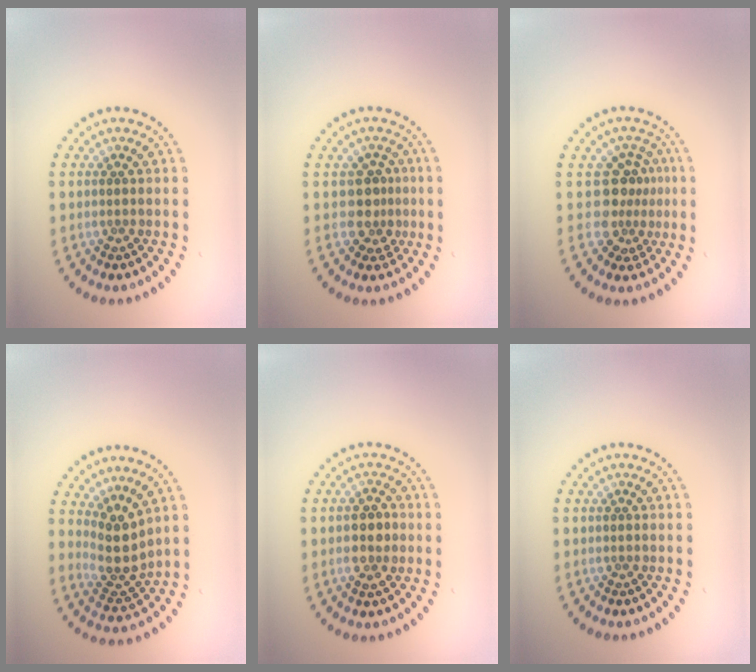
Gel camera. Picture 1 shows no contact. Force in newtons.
{"total": 2.5, "press": 2.0, "slide": 1.5}
{"total": 3.4, "press": 2.4, "slide": 2.4}
{"total": 3.7, "press": 2.8, "slide": 2.4}
{"total": 2.6, "press": 2.6, "slide": 0.2}
{"total": 0.0}